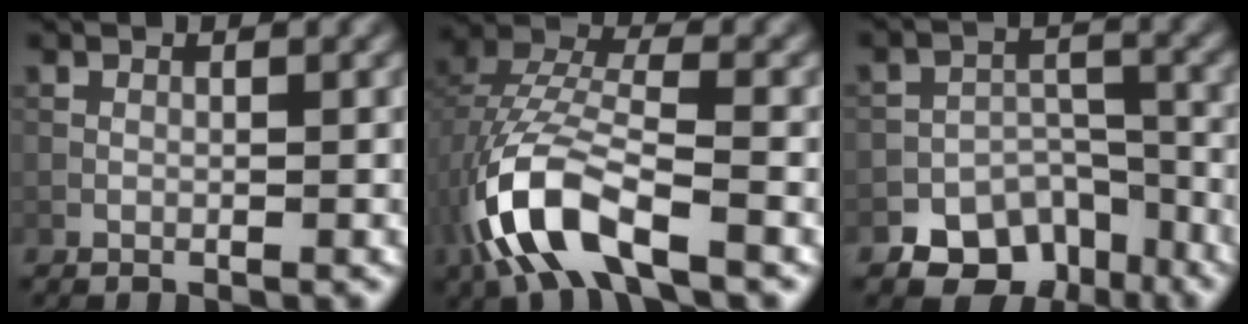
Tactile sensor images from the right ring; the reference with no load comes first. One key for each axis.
{"total": 9.4, "fx": -4.5, "fy": 3.9, "fz": 7.3, "tx": -0.169, "ty": 0.003, "tz": -0.095}
{"total": 9.9, "fx": -7.2, "fy": 6.4, "fz": 2.2, "tx": -0.016, "ty": 0.000, "tz": -0.103}